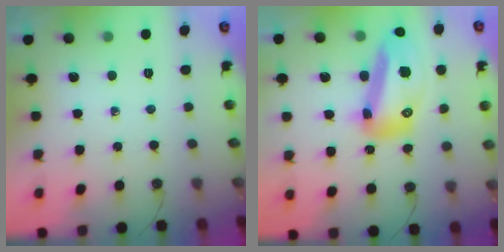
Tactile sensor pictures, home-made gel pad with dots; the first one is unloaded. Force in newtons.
{"total": 19.3, "press": 18.9, "slide": 3.9}